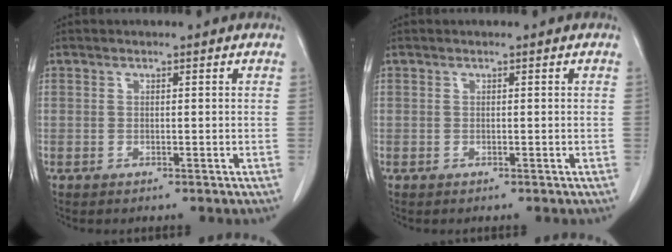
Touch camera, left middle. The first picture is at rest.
{"total": 0.0}